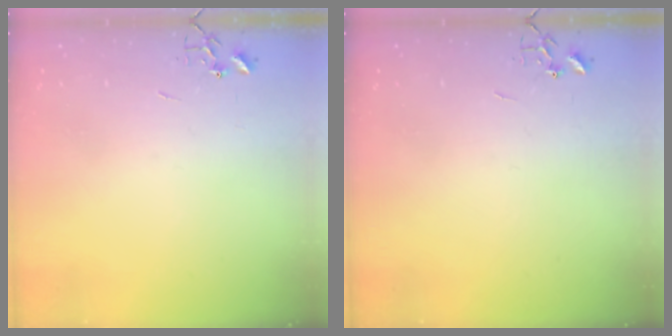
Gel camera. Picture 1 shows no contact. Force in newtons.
{"total": 0.0}